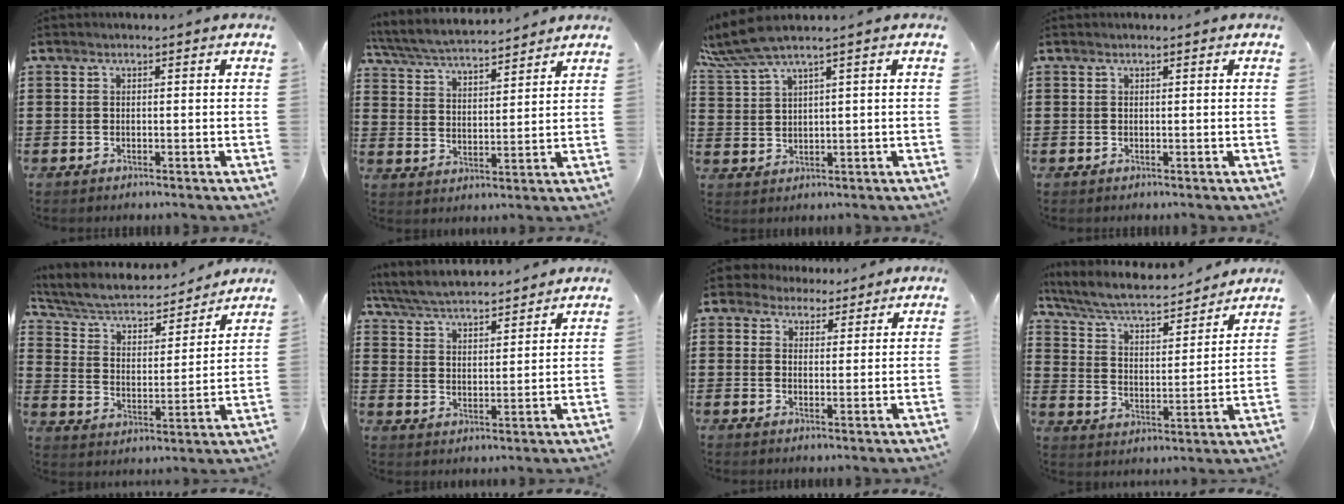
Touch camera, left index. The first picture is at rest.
{"total": 5.4, "force": [5.2, 0.3, 1.6], "torque": [-0.053, -0.027, 0.089]}
{"total": 4.8, "force": [3.5, 0.1, 3.3], "torque": [-0.084, -0.010, 0.058]}
{"total": 0.0}
{"total": 5.2, "force": [4.4, 1.7, 2.2], "torque": [-0.065, -0.032, 0.068]}
{"total": 5.6, "force": [5.4, 0.5, 1.3], "torque": [-0.051, -0.027, 0.094]}
{"total": 3.1, "force": [2.5, 1.9, 0.2], "torque": [-0.017, 0.007, 0.047]}
{"total": 5.9, "force": [5.2, 0.9, 2.7], "torque": [-0.077, -0.036, 0.083]}